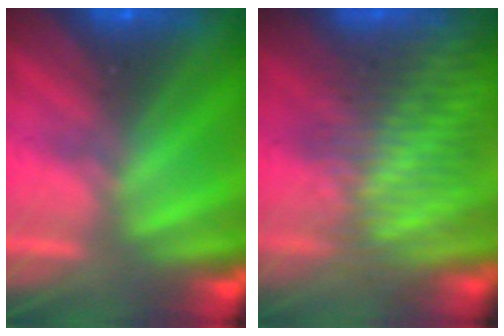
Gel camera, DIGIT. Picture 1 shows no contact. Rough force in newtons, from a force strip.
{"total": 3.2}